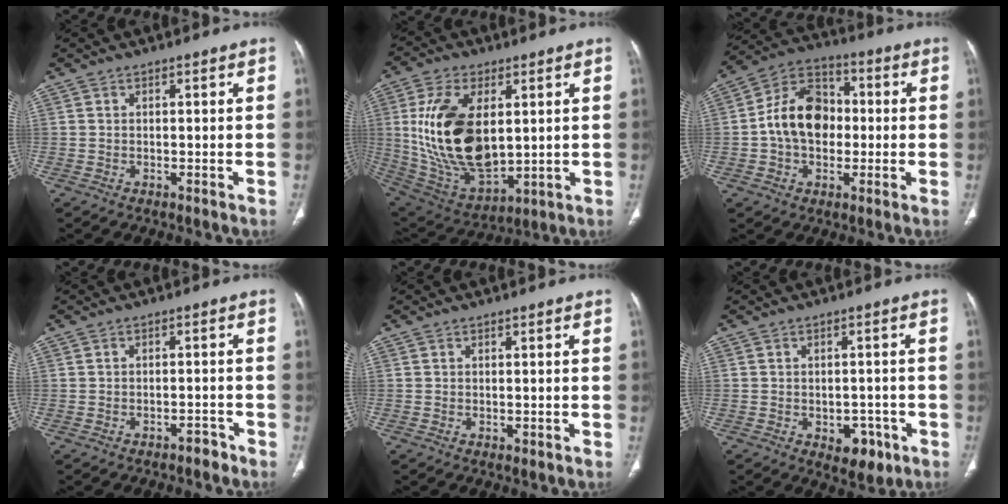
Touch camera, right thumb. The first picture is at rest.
{"total": 21.3, "force": [3.0, 11.6, 17.6], "torque": [-0.333, -0.021, 0.075]}
{"total": 13.8, "force": [-0.3, 10.2, 9.2], "torque": [-0.132, 0.033, -0.015]}
{"total": 2.2, "force": [-1.7, 1.0, 0.8], "torque": [-0.009, 0.015, -0.022]}
{"total": 0.7, "force": [-0.2, 0.5, 0.6], "torque": [-0.011, -0.003, 0.000]}
{"total": 6.0, "force": [-2.4, 3.8, 3.9], "torque": [-0.026, 0.012, -0.022]}